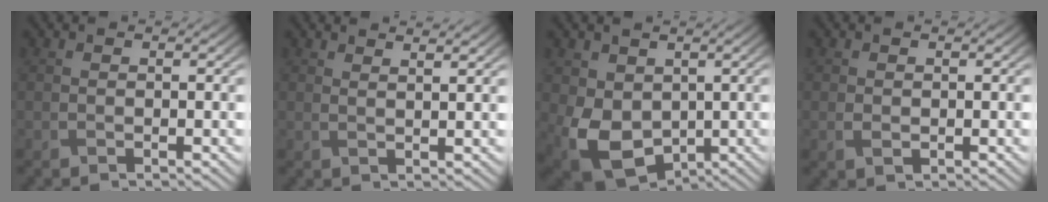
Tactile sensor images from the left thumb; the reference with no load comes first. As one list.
[{"total": 2.6, "force": [1.9, 0.5, 1.6], "torque": [-0.015, 0.002, 0.023]}, {"total": 9.0, "force": [-0.9, 6.9, 5.7], "torque": [-0.143, -0.025, -0.013]}, {"total": 1.3, "force": [-0.1, 1.0, 0.8], "torque": [-0.021, -0.003, 0.002]}]